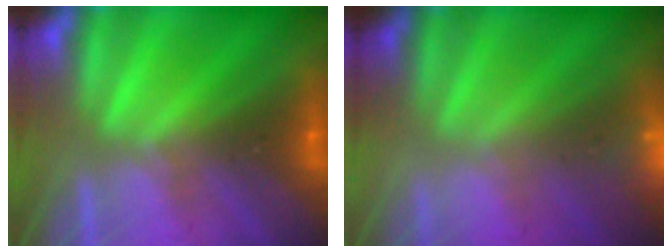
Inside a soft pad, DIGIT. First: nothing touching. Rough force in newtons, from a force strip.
{"total": 2.2}